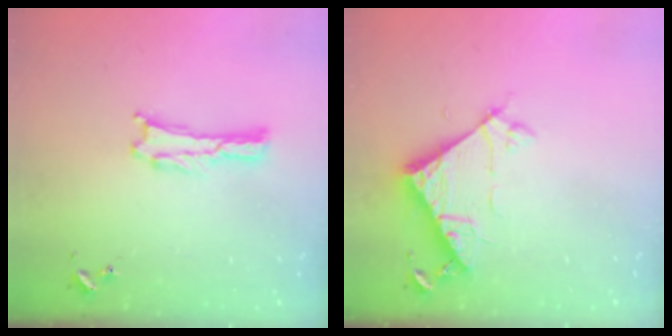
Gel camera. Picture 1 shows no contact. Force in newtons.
{"total": 7.1, "press": 7.1, "slide": 0.6}